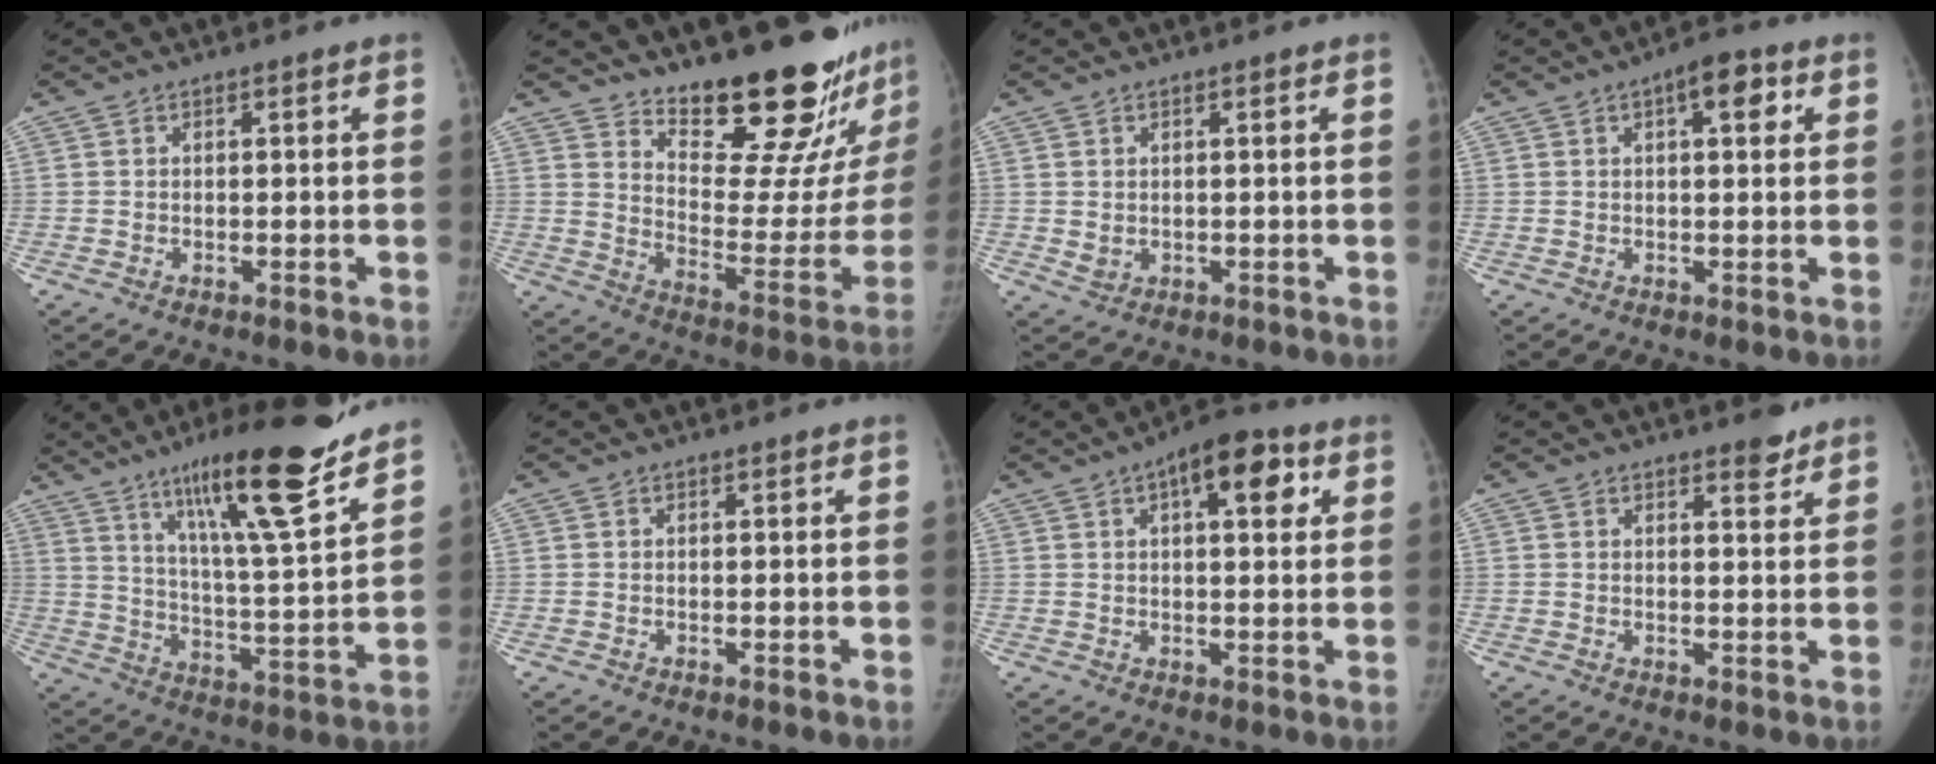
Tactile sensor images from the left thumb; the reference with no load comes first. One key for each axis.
{"total": 23.1, "fx": 19.8, "fy": 5.9, "fz": 10.3, "tx": -0.105, "ty": -0.173, "tz": 0.273}
{"total": 2.1, "fx": 0.3, "fy": 1.6, "fz": 1.4, "tx": -0.019, "ty": -0.006, "tz": 0.013}
{"total": 6.0, "fx": 2.4, "fy": 2.4, "fz": 4.9, "tx": -0.055, "ty": 0.002, "tz": 0.027}
{"total": 20.7, "fx": 14.8, "fy": 2.2, "fz": 14.3, "tx": -0.203, "ty": -0.079, "tz": 0.240}
{"total": 0.0}
{"total": 10.4, "fx": 4.3, "fy": 4.5, "fz": 8.4, "tx": -0.094, "ty": 0.005, "tz": 0.055}
{"total": 2.9, "fx": 2.4, "fy": 1.0, "fz": 1.4, "tx": -0.008, "ty": -0.017, "tz": 0.032}